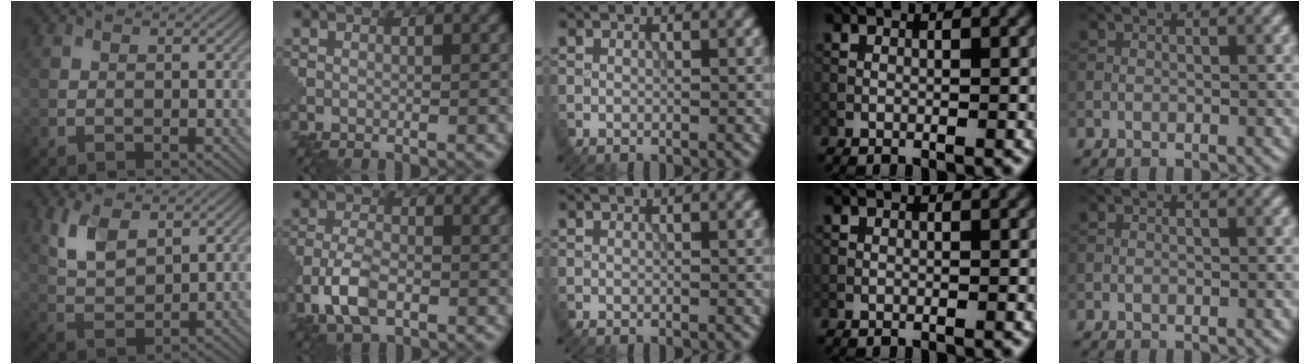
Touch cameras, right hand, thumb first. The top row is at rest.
{"thumb": {"total": 5.1, "force": [2.7, 2.5, 3.5], "torque": [-0.087, -0.002, 0.058]}, "index": {"total": 4.3, "force": [-2.0, 2.1, 3.2], "torque": [-0.064, 0.001, -0.044]}}